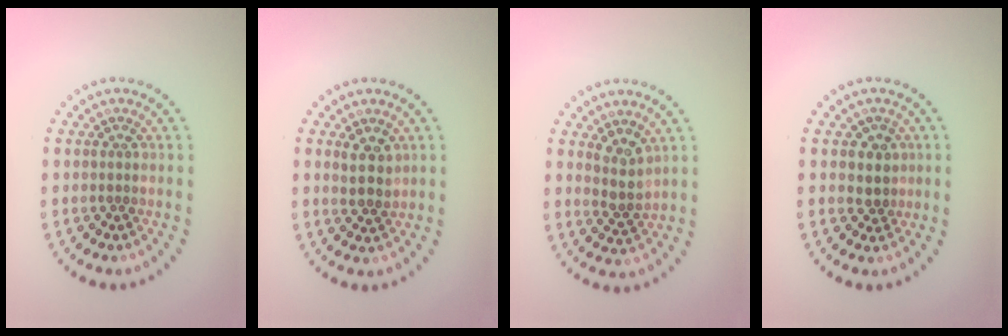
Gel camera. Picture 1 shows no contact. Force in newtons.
{"total": 2.2, "press": 2.0, "slide": 1.0}
{"total": 2.2, "press": 1.8, "slide": 1.2}
{"total": 2.4, "press": 2.2, "slide": 1.0}